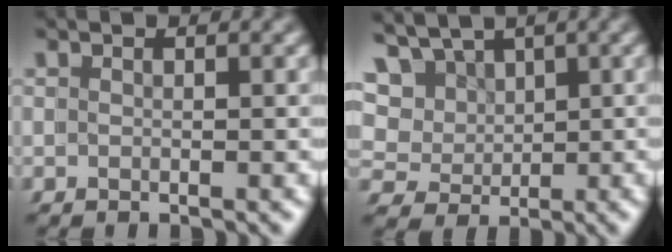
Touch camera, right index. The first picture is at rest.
{"total": 9.9, "force": [2.2, 8.9, 3.6], "torque": [-0.108, -0.027, 0.038]}